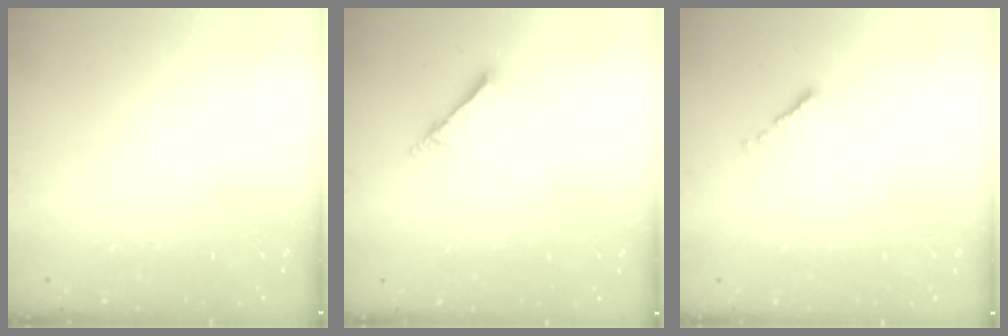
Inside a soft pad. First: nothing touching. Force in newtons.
{"total": 2.0, "press": 2.0, "slide": 0.1}
{"total": 0.6, "press": 0.5, "slide": 0.3}